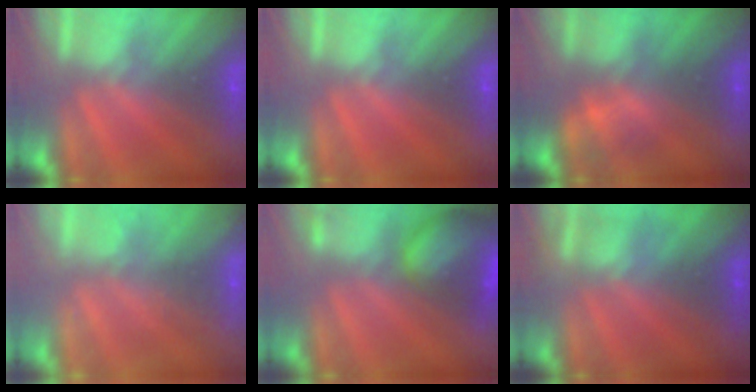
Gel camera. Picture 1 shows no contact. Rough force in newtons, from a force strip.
{"total": 0.0}
{"total": 2.3}
{"total": 2.3}
{"total": 7.9}
{"total": 2.8}